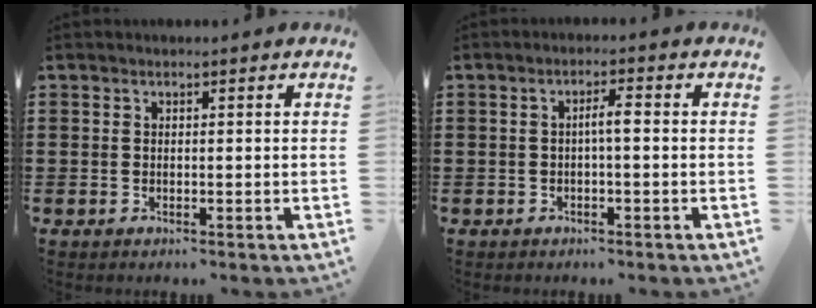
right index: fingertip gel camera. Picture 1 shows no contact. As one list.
[{"total": 2.4, "force": [-0.3, 0.3, 2.3], "torque": [-0.044, 0.004, -0.008]}]